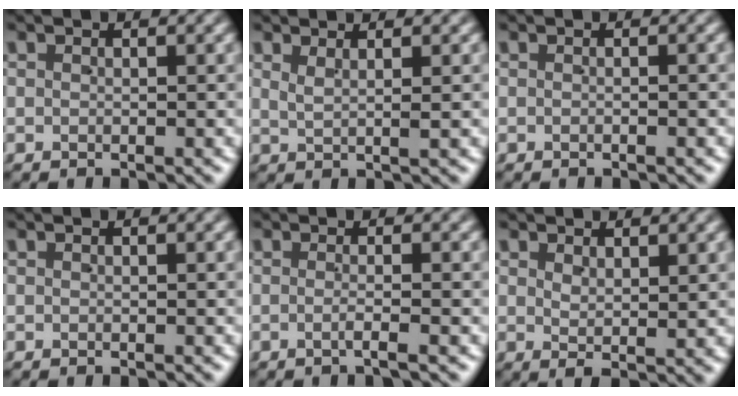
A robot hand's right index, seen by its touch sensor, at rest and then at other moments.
{"total": 1.5, "force": [1.1, -0.3, 0.9], "torque": [-0.023, -0.006, 0.028]}
{"total": 0.0}
{"total": 0.0}
{"total": 1.4, "force": [-0.9, -0.3, 1.0], "torque": [-0.024, -0.004, -0.017]}
{"total": 1.6, "force": [0.9, 0.1, 1.4], "torque": [-0.021, -0.011, 0.025]}